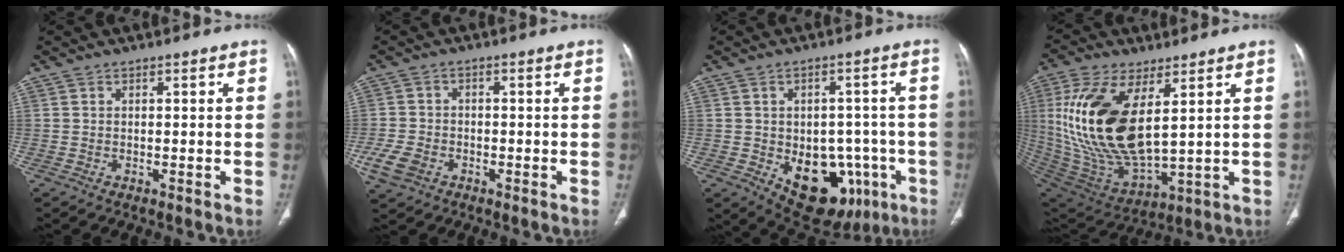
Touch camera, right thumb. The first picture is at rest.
{"total": 5.8, "force": [-2.5, 4.2, 3.1], "torque": [-0.066, 0.010, -0.044]}
{"total": 16.3, "force": [-5.3, 10.7, 11.0], "torque": [-0.110, 0.018, -0.053]}
{"total": 22.2, "force": [5.3, 10.3, 19.0], "torque": [-0.391, -0.030, 0.114]}